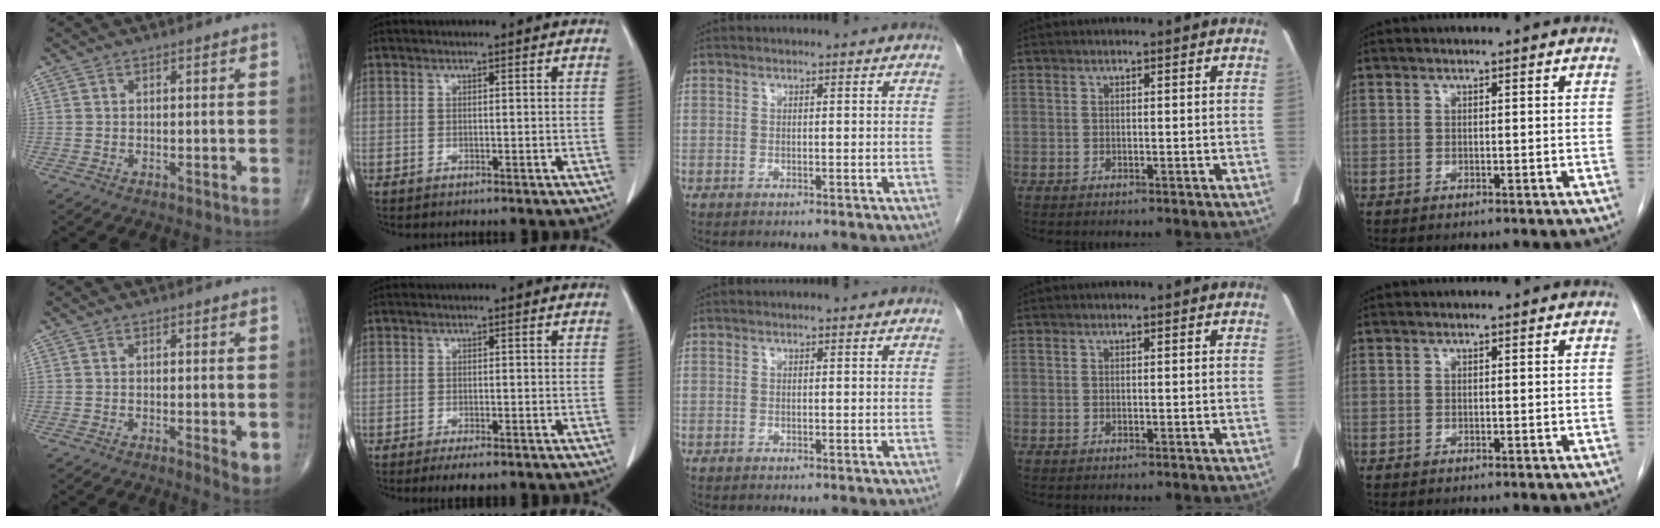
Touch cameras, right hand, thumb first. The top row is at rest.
{"thumb": {"total": 3.3, "force": [-0.5, 1.0, 3.1], "torque": [-0.040, -0.010, -0.009]}, "index": {"total": 2.8, "force": [-2.0, 1.0, 1.8], "torque": [-0.025, -0.003, -0.025]}}